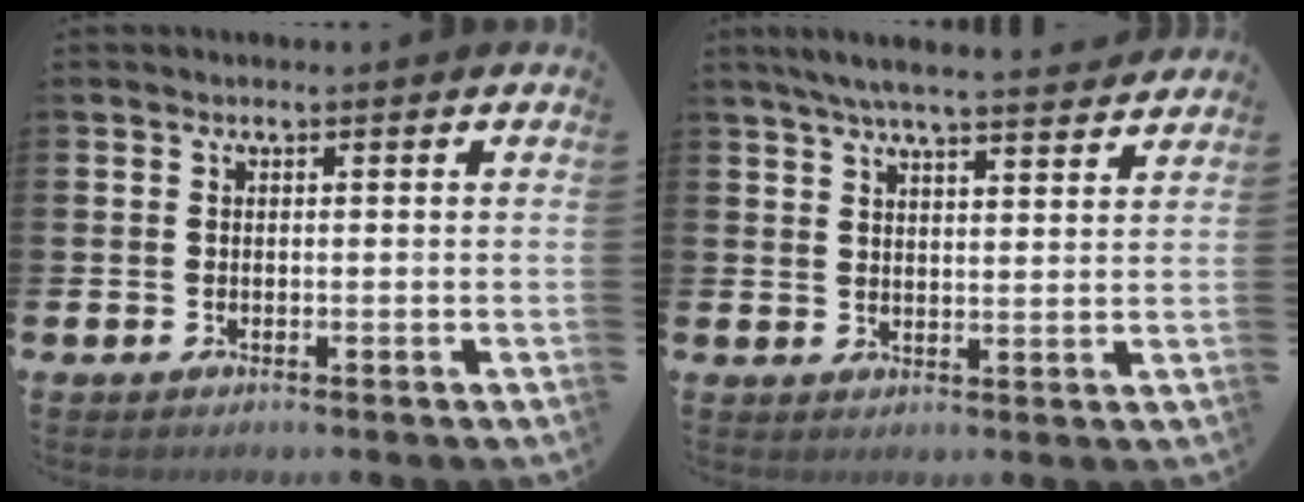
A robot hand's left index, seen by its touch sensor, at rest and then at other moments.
{"total": 6.0, "force": [5.7, 0.2, 1.8], "torque": [-0.046, -0.028, 0.101]}